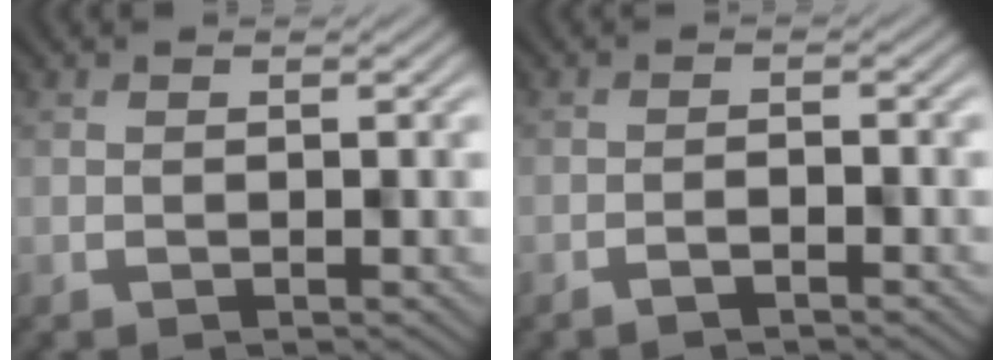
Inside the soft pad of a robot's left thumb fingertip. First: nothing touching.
{"total": 1.3, "force": [-1.1, 0.1, 0.7], "torque": [-0.012, 0.002, -0.024]}